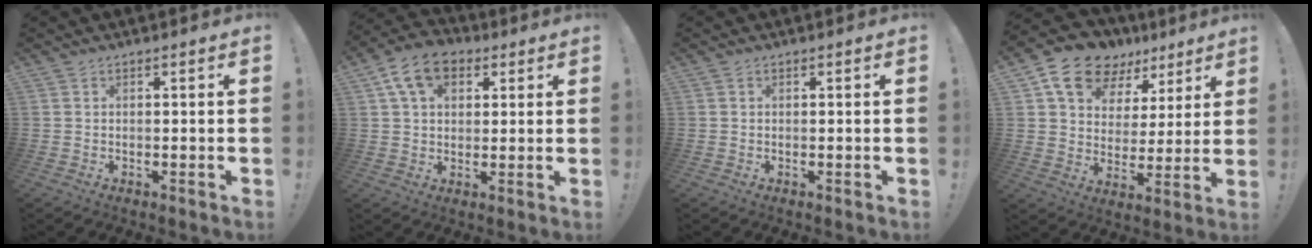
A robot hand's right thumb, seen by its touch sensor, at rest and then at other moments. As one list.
[{"total": 11.5, "force": [4.8, 7.7, 7.0], "torque": [-0.122, 0.002, 0.093]}, {"total": 0.0}, {"total": 14.8, "force": [9.8, 9.3, 6.1], "torque": [-0.102, -0.058, 0.180]}]